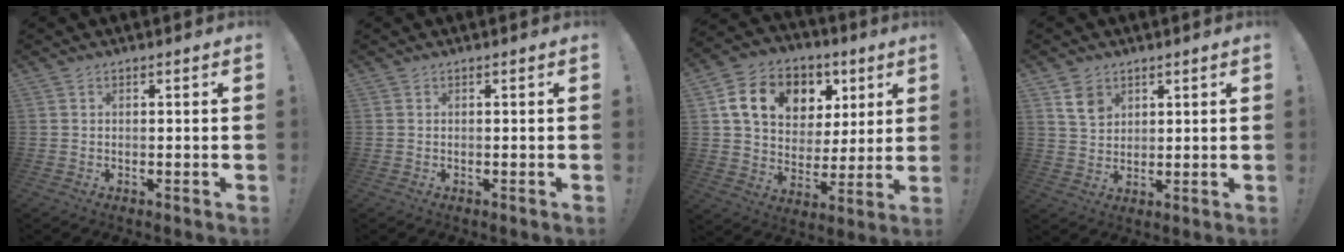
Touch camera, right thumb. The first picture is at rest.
{"total": 0.0}
{"total": 16.3, "force": [7.3, 11.8, 8.6], "torque": [-0.135, -0.024, 0.142]}
{"total": 6.8, "force": [3.9, 4.9, 2.5], "torque": [-0.024, -0.021, 0.073]}